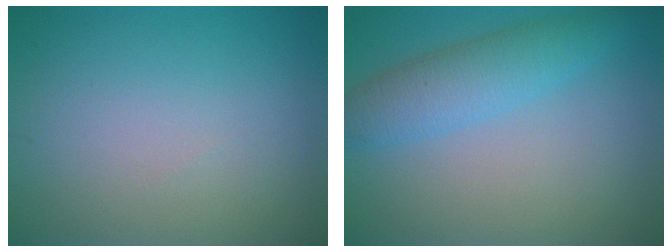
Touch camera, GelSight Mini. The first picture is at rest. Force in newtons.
{"total": 4.0, "press": 4.0, "slide": 0.1}